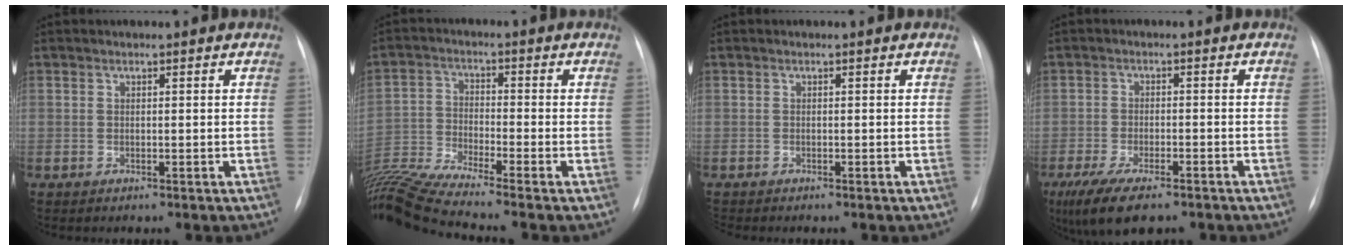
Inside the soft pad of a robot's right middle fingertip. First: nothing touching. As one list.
[{"total": 10.7, "force": [-9.6, -2.5, 4.1], "torque": [-0.081, -0.015, -0.180]}, {"total": 0.5, "force": [-0.5, 0.0, 0.0], "torque": [-0.003, -0.001, -0.012]}, {"total": 10.5, "force": [-7.4, 3.2, 6.8], "torque": [-0.126, -0.023, -0.114]}]